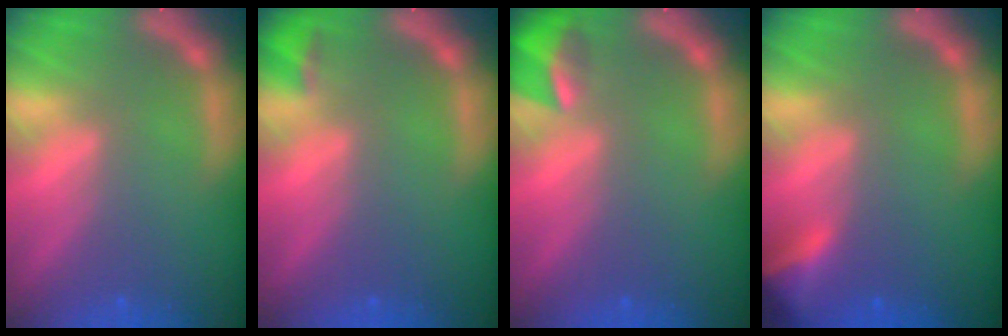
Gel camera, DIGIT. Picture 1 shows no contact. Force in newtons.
{"total": 1.4}
{"total": 3.4}
{"total": 3.9}